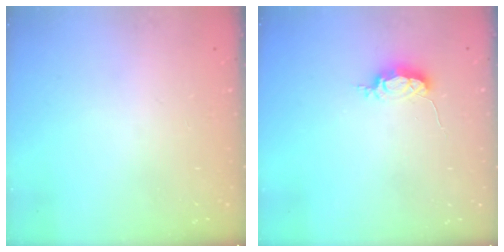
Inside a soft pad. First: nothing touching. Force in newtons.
{"total": 5.2, "press": 5.1, "slide": 0.4}